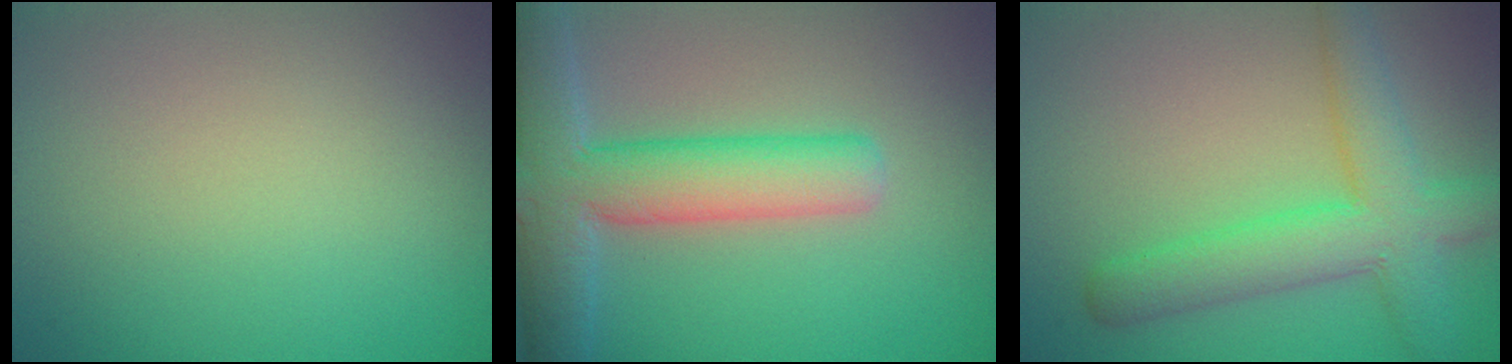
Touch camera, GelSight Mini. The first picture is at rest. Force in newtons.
{"total": 7.6, "press": 7.6, "slide": 0.5}
{"total": 6.1, "press": 6.1, "slide": 0.2}